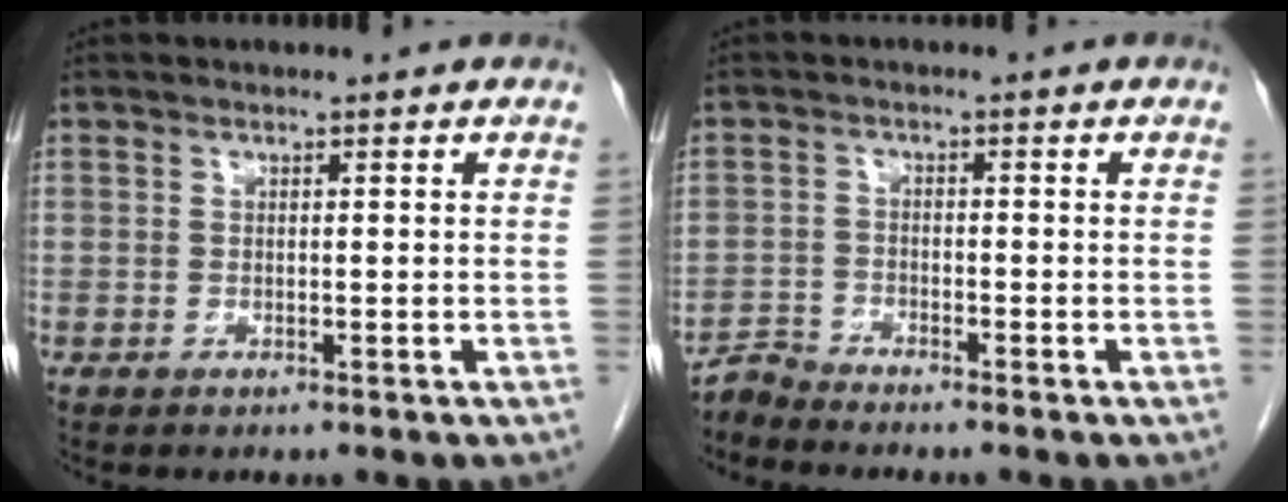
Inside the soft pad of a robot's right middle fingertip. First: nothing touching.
{"total": 2.4, "force": [-2.2, -0.5, -0.6], "torque": [0.016, -0.014, -0.046]}